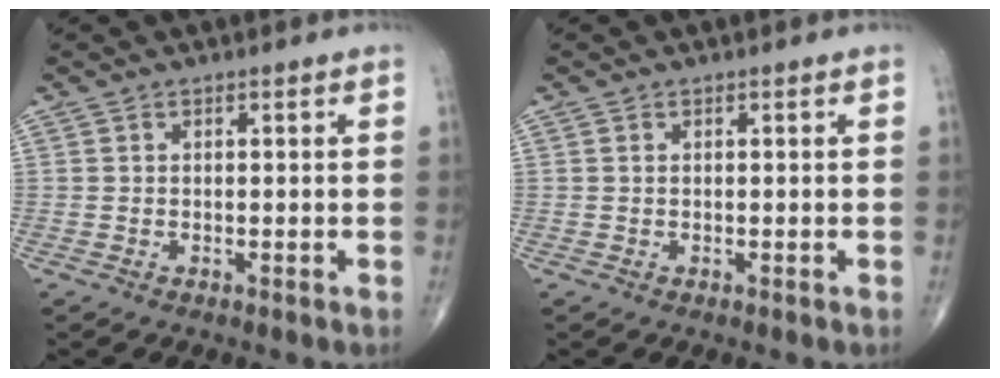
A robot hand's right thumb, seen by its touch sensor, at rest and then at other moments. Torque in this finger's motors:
{"motor_torque": [-0.02, -0.13, 0.05, 0.14, 0.06]}